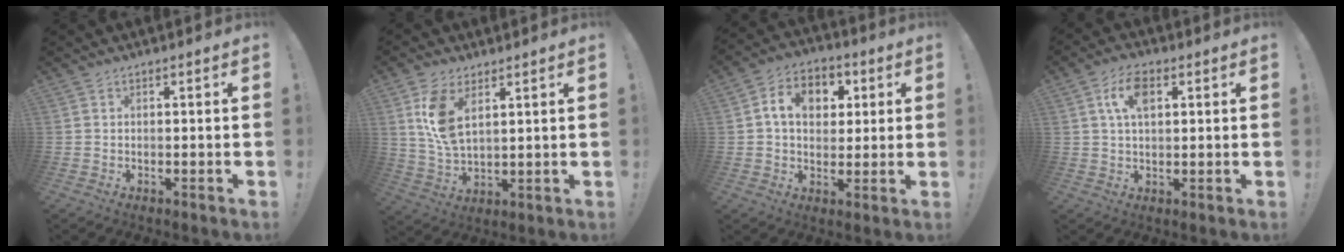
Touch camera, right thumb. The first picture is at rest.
{"total": 9.7, "force": [4.6, 5.2, 6.7], "torque": [-0.126, -0.019, 0.084]}
{"total": 11.0, "force": [2.8, 8.5, 6.5], "torque": [-0.091, 0.003, 0.053]}
{"total": 7.6, "force": [2.6, 4.1, 5.9], "torque": [-0.110, 0.008, 0.047]}